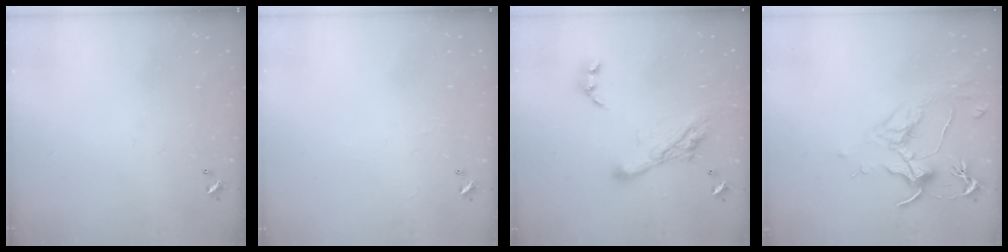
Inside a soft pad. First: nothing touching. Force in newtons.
{"total": 0.5, "press": 0.3, "slide": 0.4}
{"total": 13.4, "press": 13.3, "slide": 1.4}
{"total": 1.6, "press": 1.4, "slide": 0.9}